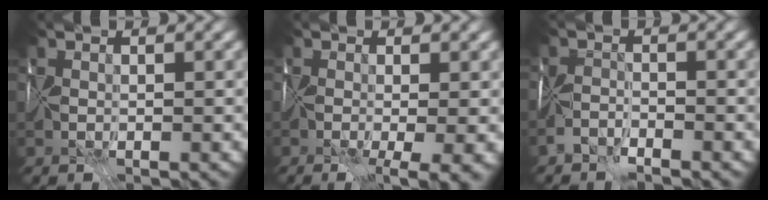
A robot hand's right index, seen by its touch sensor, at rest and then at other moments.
{"total": 5.5, "force": [-1.8, 1.7, 4.9], "torque": [-0.059, -0.011, -0.019]}
{"total": 2.2, "force": [-2.1, 0.5, 0.3], "torque": [-0.007, 0.006, -0.054]}